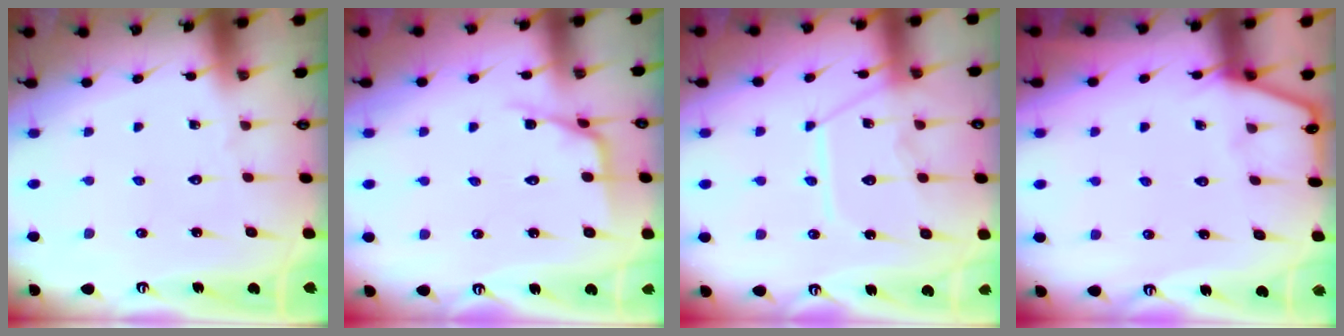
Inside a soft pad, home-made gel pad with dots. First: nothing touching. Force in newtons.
{"total": 3.7, "press": 3.6, "slide": 0.5}
{"total": 13.4, "press": 13.4, "slide": 1.3}
{"total": 2.7, "press": 2.6, "slide": 0.4}